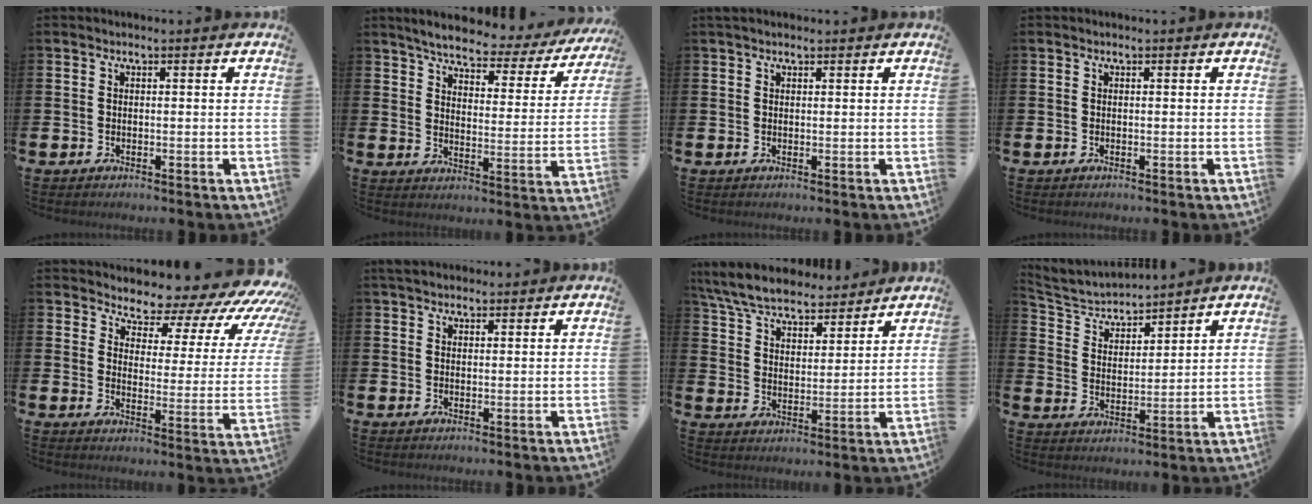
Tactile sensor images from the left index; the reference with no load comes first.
{"total": 5.3, "force": [4.8, 1.0, 2.1], "torque": [-0.063, -0.033, 0.074]}
{"total": 1.0, "force": [0.9, 0.4, 0.4], "torque": [0.005, -0.002, 0.012]}
{"total": 0.0}
{"total": 5.9, "force": [5.3, 2.3, 1.1], "torque": [-0.021, -0.062, 0.078]}
{"total": 2.5, "force": [2.2, 1.0, 0.6], "torque": [-0.001, -0.003, 0.037]}
{"total": 7.3, "force": [6.9, 1.7, 1.6], "torque": [-0.063, -0.037, 0.124]}
{"total": 4.4, "force": [4.3, 1.0, 0.3], "torque": [-0.026, -0.034, 0.071]}